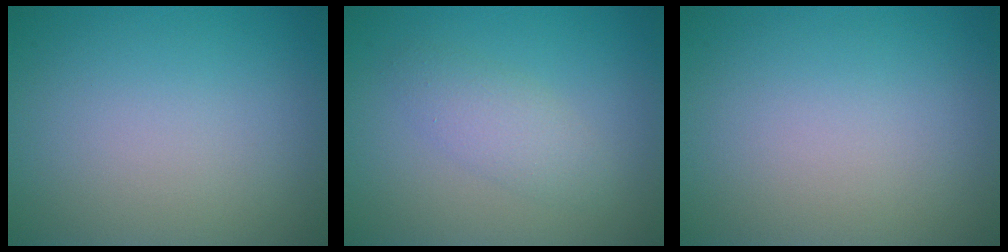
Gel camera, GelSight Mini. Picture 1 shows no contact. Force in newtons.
{"total": 2.4, "press": 2.4, "slide": 0.0}
{"total": 0.0}